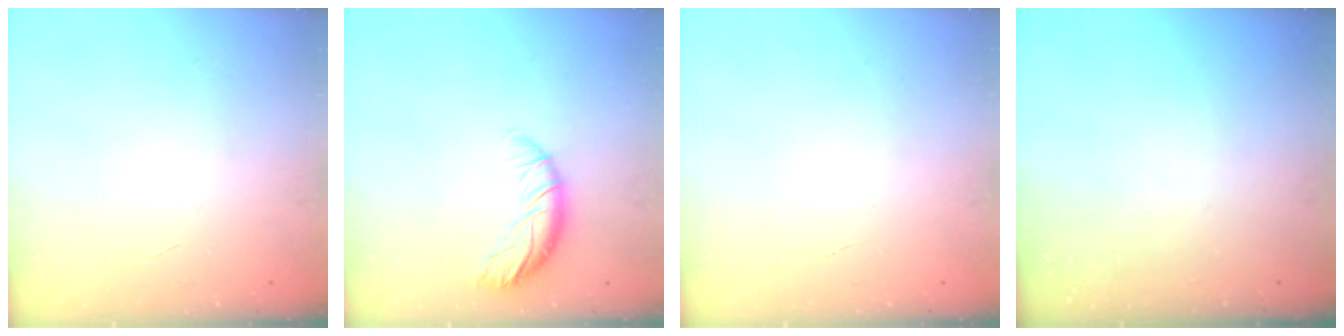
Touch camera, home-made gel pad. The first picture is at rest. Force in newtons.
{"total": 9.8, "press": 9.6, "slide": 1.7}
{"total": 0.0}
{"total": 0.0}